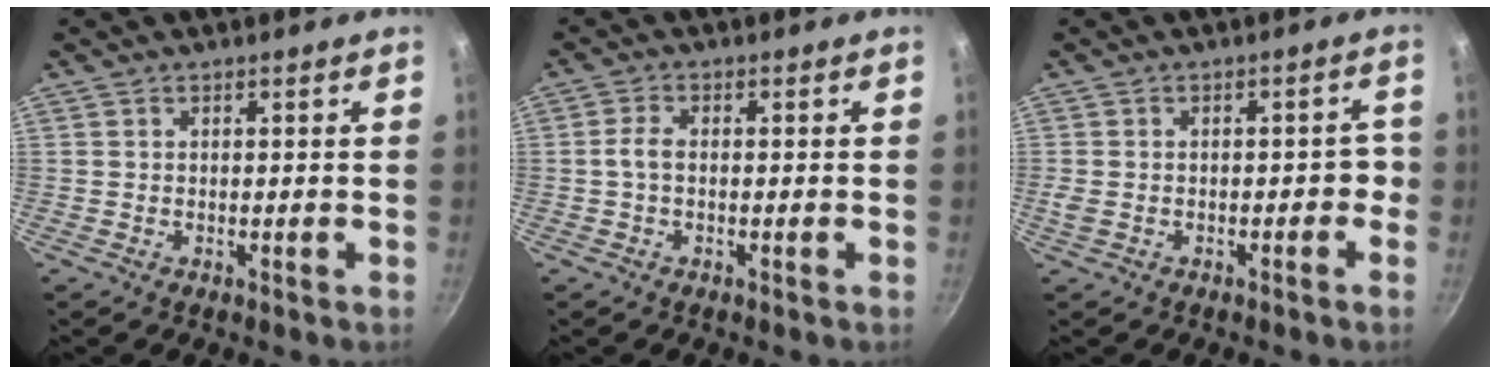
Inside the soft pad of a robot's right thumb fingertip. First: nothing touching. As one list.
[{"total": 2.8, "force": [-0.3, 1.2, 2.5], "torque": [-0.064, 0.009, -0.010]}, {"total": 4.7, "force": [-1.5, 2.8, 3.4], "torque": [-0.020, 0.031, -0.019]}]